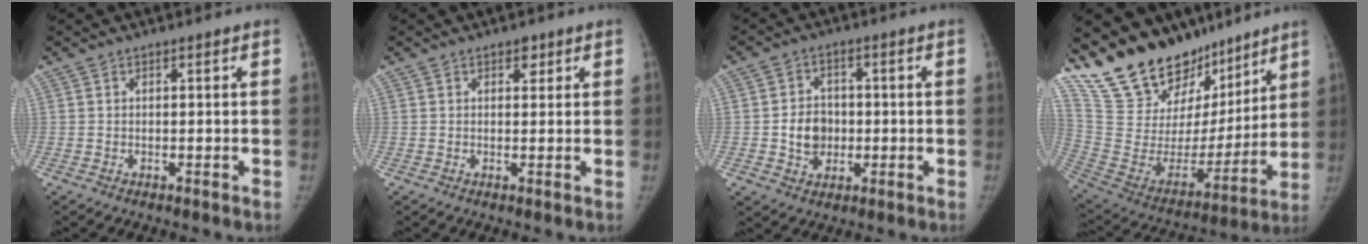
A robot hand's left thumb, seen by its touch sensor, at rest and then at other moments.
{"total": 1.7, "force": [1.0, 1.1, 0.8], "torque": [0.004, -0.004, 0.011]}
{"total": 6.6, "force": [-0.8, 5.6, 3.4], "torque": [-0.025, 0.010, -0.015]}
{"total": 25.6, "force": [20.2, 12.2, 9.9], "torque": [-0.134, -0.084, 0.347]}